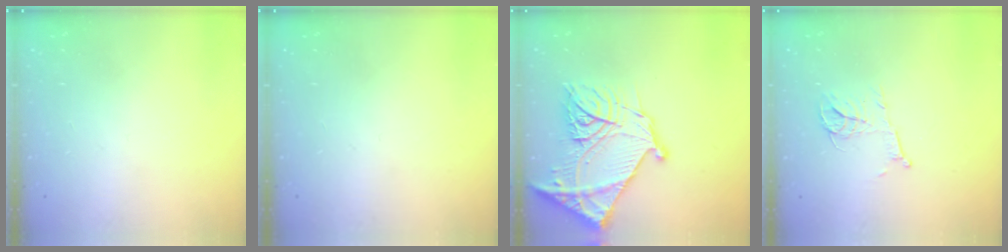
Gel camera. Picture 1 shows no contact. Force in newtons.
{"total": 0.0}
{"total": 25.3, "press": 25.1, "slide": 2.8}
{"total": 8.0, "press": 8.0, "slide": 0.3}